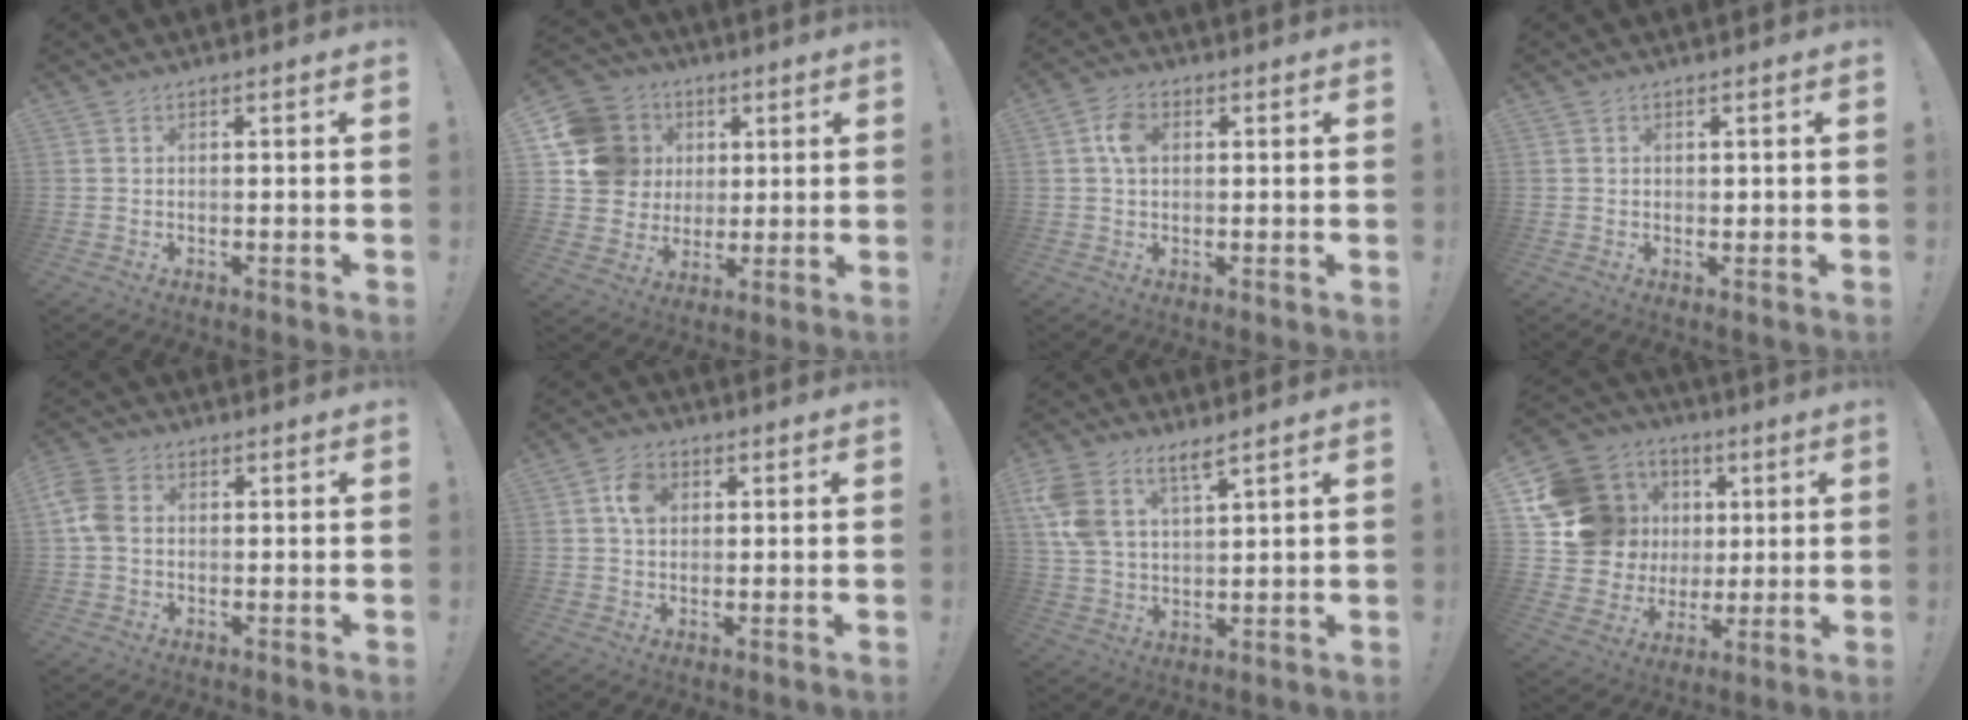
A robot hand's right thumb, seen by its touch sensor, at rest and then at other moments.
{"total": 16.2, "force": [3.7, 14.6, 5.9], "torque": [-0.090, 0.004, 0.098]}
{"total": 5.2, "force": [1.0, 3.3, 4.0], "torque": [-0.064, 0.006, 0.019]}
{"total": 0.8, "force": [0.3, 0.7, 0.2], "torque": [0.001, 0.001, 0.004]}
{"total": 6.7, "force": [0.5, 4.9, 4.5], "torque": [-0.107, 0.011, 0.014]}
{"total": 5.4, "force": [1.4, 3.9, 3.5], "torque": [-0.052, 0.003, 0.026]}
{"total": 8.8, "force": [6.1, 3.9, 4.8], "torque": [-0.100, -0.023, 0.121]}
{"total": 20.8, "force": [5.0, 18.3, 8.5], "torque": [-0.139, -0.012, 0.140]}